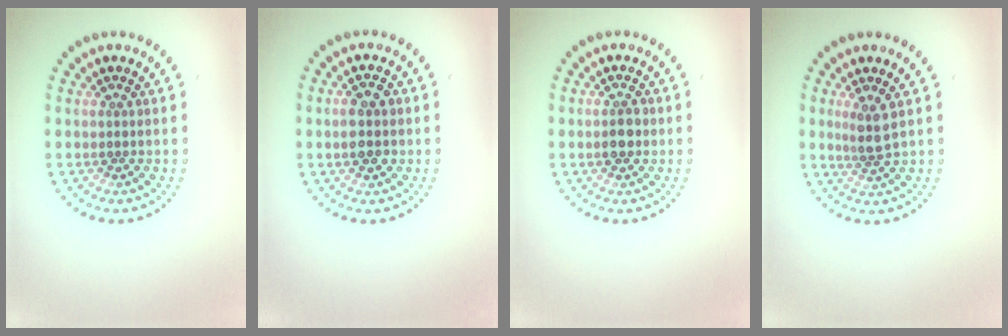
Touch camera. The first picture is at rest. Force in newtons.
{"total": 2.9, "press": 2.9, "slide": 0.1}
{"total": 1.9, "press": 1.9, "slide": 0.1}
{"total": 2.2, "press": 1.7, "slide": 1.5}